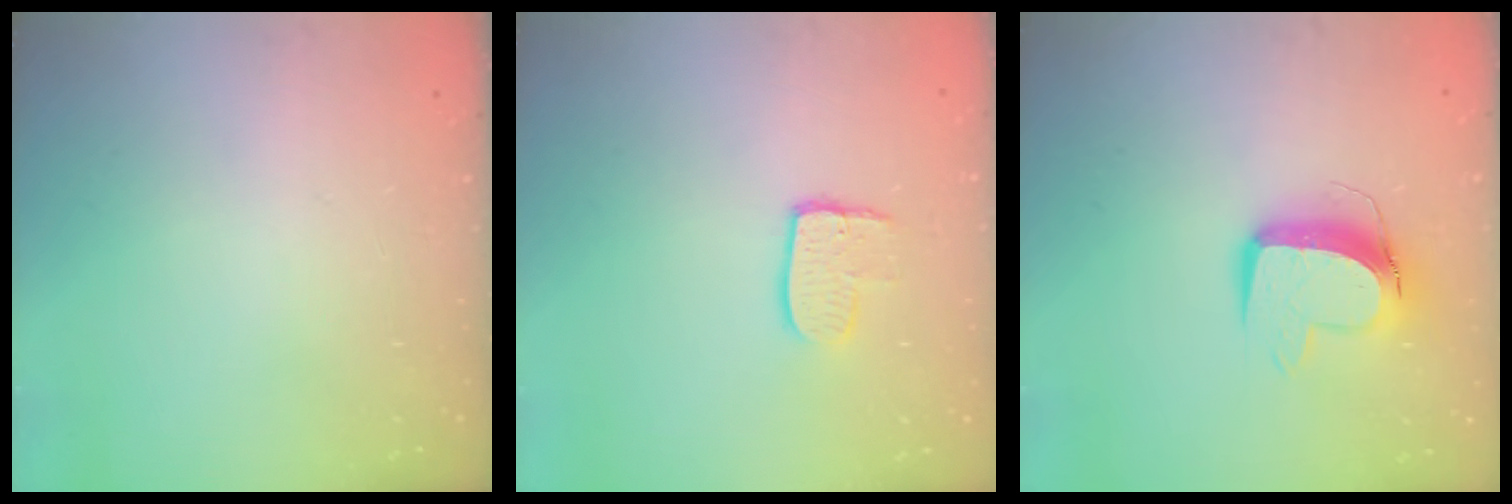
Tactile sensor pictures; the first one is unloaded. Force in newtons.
{"total": 8.0, "press": 8.0, "slide": 0.7}
{"total": 10.9, "press": 10.8, "slide": 1.2}